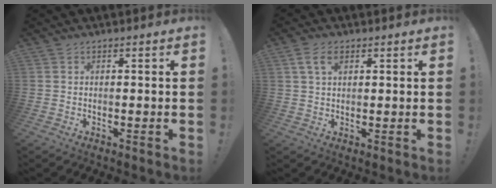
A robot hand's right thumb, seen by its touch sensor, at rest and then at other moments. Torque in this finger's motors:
{"motor_torque": [-0.20, 0.28, -0.07, 0.52, 0.12]}